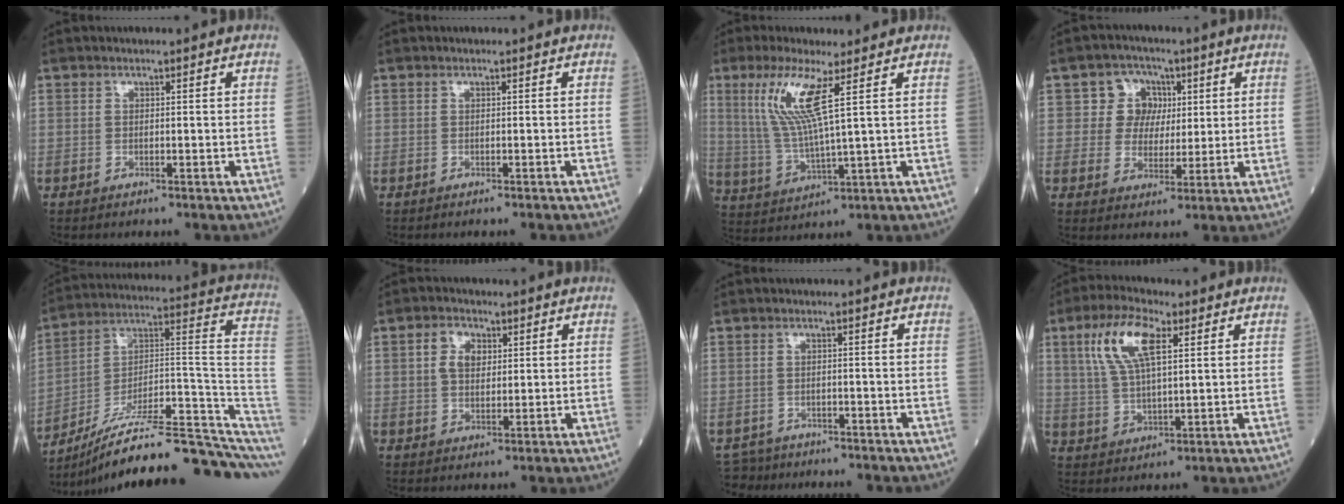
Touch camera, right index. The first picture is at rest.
{"total": 1.1, "force": [-1.0, 0.0, 0.4], "torque": [-0.003, 0.003, -0.014]}
{"total": 9.5, "force": [3.9, -0.3, 8.6], "torque": [-0.188, -0.004, 0.079]}
{"total": 6.4, "force": [1.8, 6.0, 1.4], "torque": [-0.016, 0.022, 0.032]}
{"total": 23.7, "force": [-19.4, 2.3, 13.4], "torque": [-0.128, 0.047, -0.298]}
{"total": 4.6, "force": [1.4, 3.1, 3.1], "torque": [-0.062, 0.012, 0.028]}
{"total": 4.2, "force": [-3.9, 1.4, -0.7], "torque": [0.014, -0.005, -0.067]}
{"total": 10.0, "force": [4.1, 3.0, 8.7], "torque": [-0.186, 0.016, 0.080]}